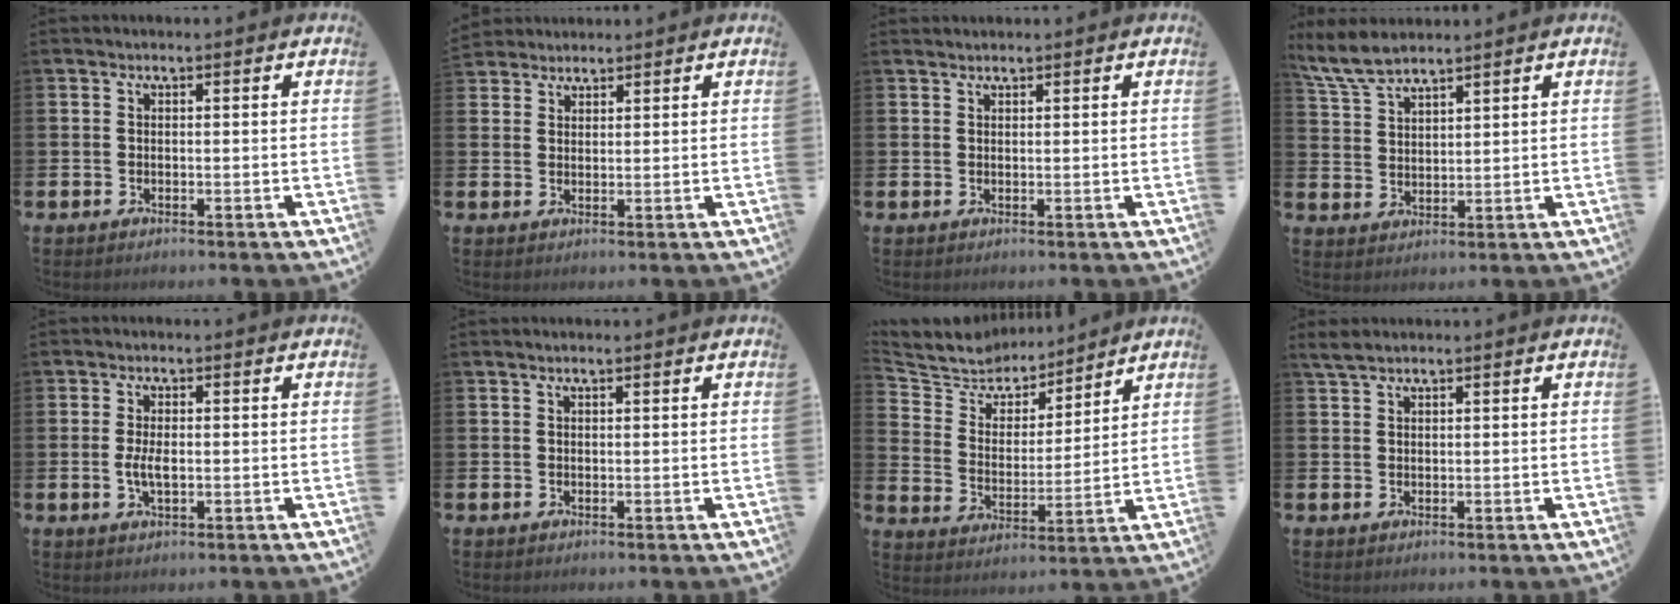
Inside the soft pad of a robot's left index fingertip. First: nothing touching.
{"total": 2.7, "force": [2.6, 0.8, -0.4], "torque": [0.002, -0.005, 0.049]}
{"total": 1.0, "force": [1.0, 0.2, 0.0], "torque": [0.000, 0.002, 0.018]}
{"total": 6.1, "force": [5.5, 1.2, 2.2], "torque": [-0.065, -0.015, 0.104]}
{"total": 2.9, "force": [-0.1, 1.2, 2.6], "torque": [-0.048, 0.001, -0.004]}
{"total": 0.5, "force": [0.5, 0.0, 0.3], "torque": [-0.004, 0.001, 0.008]}
{"total": 7.7, "force": [7.4, 2.3, 0.2], "torque": [-0.057, -0.060, 0.132]}
{"total": 2.0, "force": [1.6, 0.5, 1.0], "torque": [-0.021, 0.005, 0.029]}